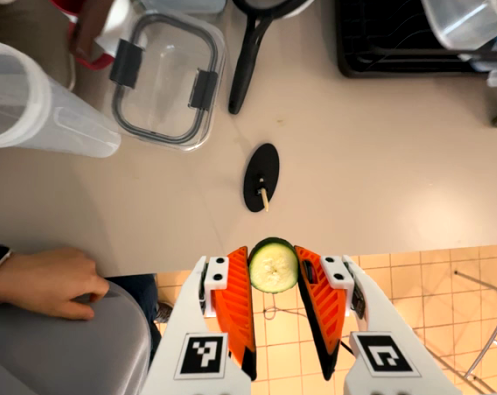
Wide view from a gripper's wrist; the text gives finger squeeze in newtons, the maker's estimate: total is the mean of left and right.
{"total": 5.7, "left": 5.7, "right": 5.7}